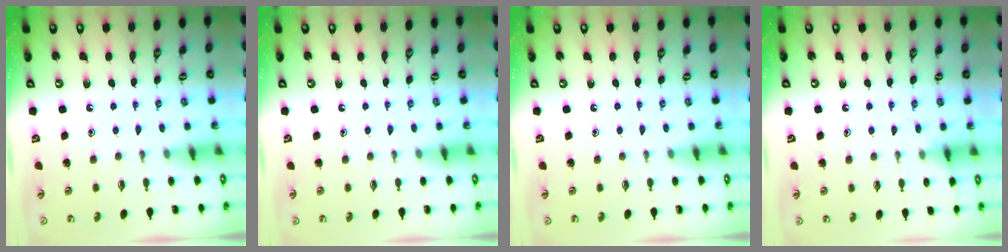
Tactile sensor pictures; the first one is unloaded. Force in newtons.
{"total": 0.0}
{"total": 0.0}
{"total": 5.7, "press": 5.7, "slide": 0.8}